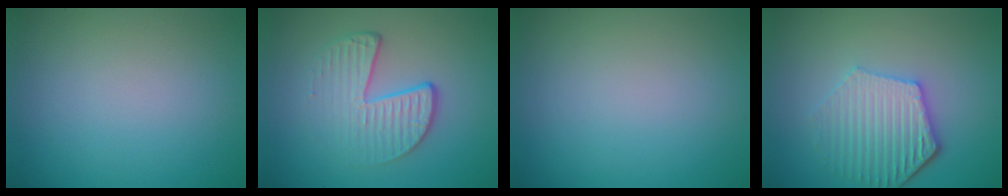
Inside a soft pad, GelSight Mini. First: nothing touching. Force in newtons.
{"total": 4.5, "press": 2.9, "slide": 3.4}
{"total": 0.0}
{"total": 5.3, "press": 4.2, "slide": 3.2}